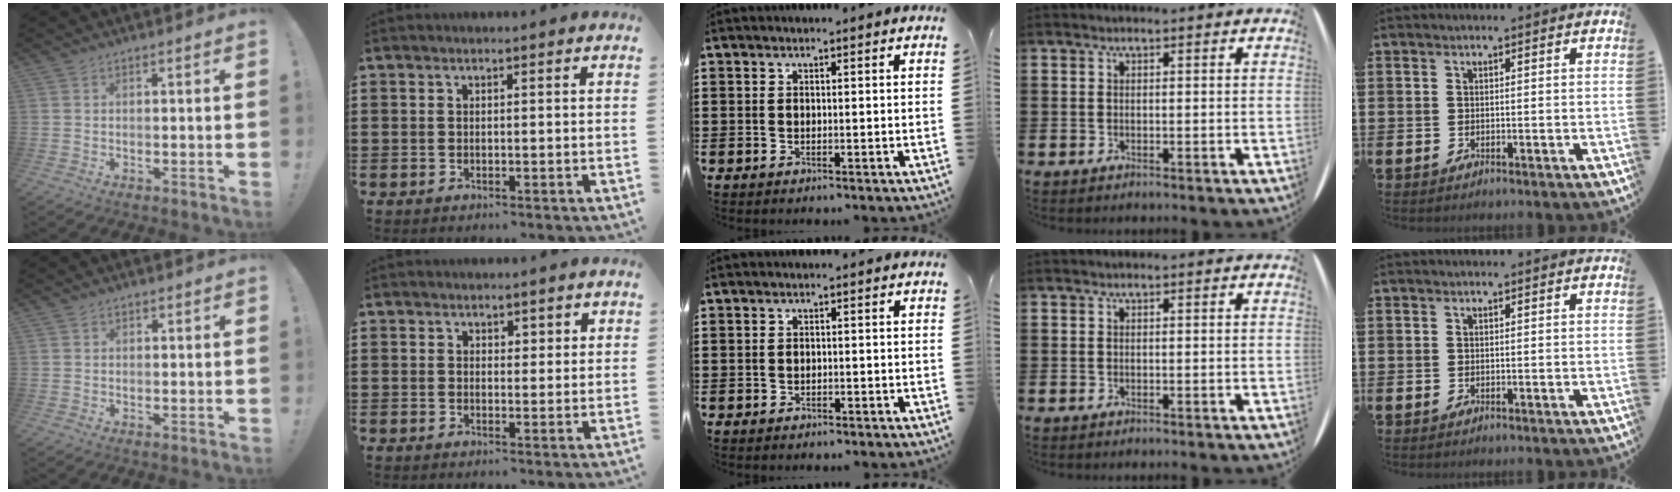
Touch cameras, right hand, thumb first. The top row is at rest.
{"thumb": {"total": 0.5, "force": [0.2, 0.5, 0.1], "torque": [0.000, 0.001, 0.003]}, "index": {"total": 1.6, "force": [1.2, 1.0, 0.3], "torque": [0.000, 0.002, 0.022]}, "middle": {"total": 0.8, "force": [-0.7, 0.4, 0.0], "torque": [-0.003, 0.001, -0.017]}}